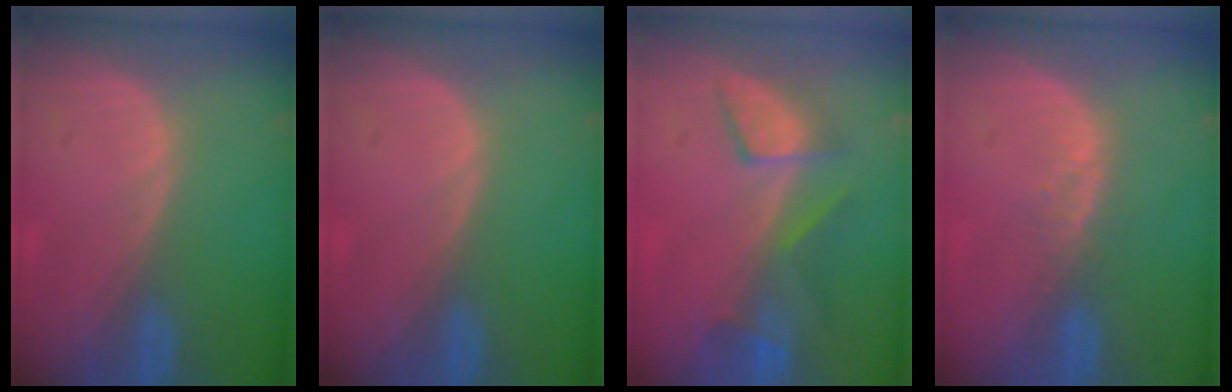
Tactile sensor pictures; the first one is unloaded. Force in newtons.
{"total": 0.0}
{"total": 5.9, "press": 5.7, "slide": 1.1}
{"total": 2.9, "press": 2.3, "slide": 1.8}